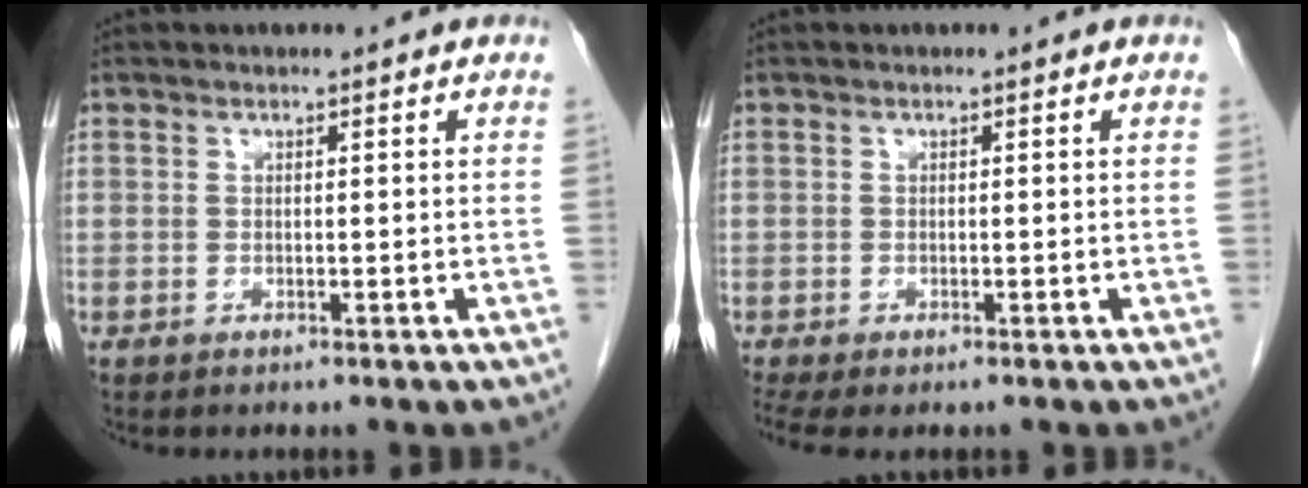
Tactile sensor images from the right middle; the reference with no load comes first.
{"total": 3.4, "force": [-2.4, 1.1, 2.1], "torque": [-0.042, -0.014, -0.040]}